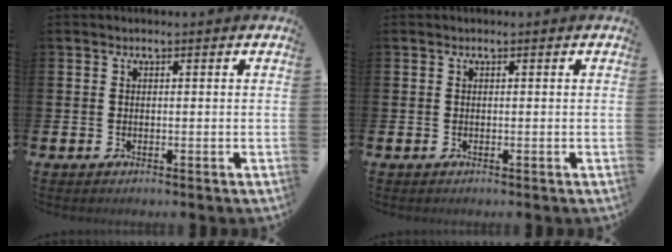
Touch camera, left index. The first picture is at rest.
{"total": 0.0}